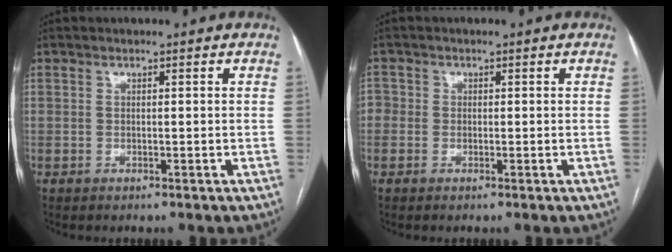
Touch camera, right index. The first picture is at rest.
{"total": 1.9, "force": [-0.2, 1.8, 0.6], "torque": [-0.002, 0.007, -0.007]}